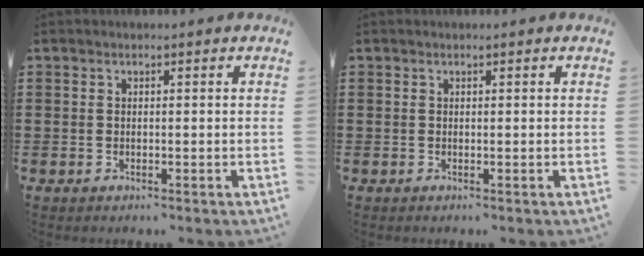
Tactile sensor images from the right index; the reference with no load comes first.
{"total": 0.0}